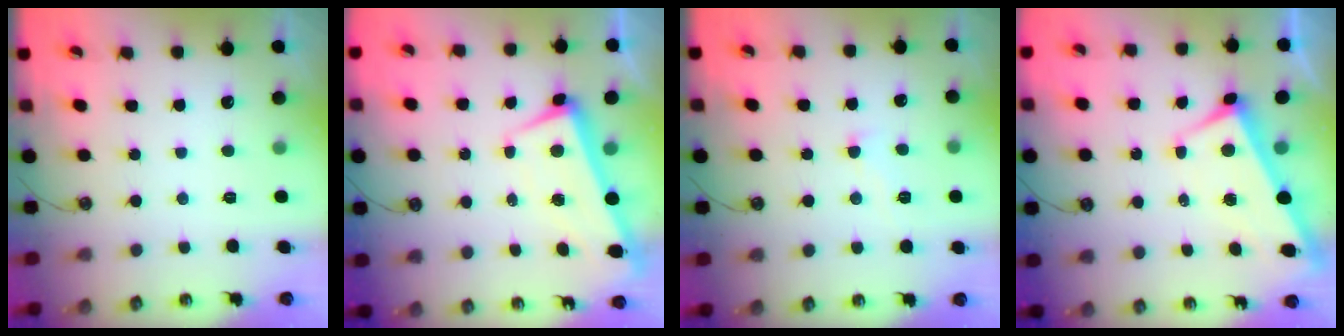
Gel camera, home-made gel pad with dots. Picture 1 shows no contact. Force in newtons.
{"total": 2.1, "press": 1.3, "slide": 1.6}
{"total": 3.7, "press": 3.7, "slide": 0.3}
{"total": 2.9, "press": 2.8, "slide": 0.9}